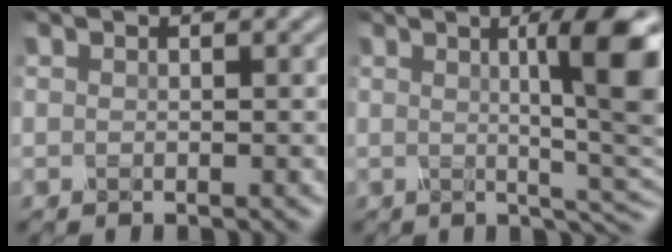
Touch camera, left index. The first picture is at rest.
{"total": 9.6, "force": [1.3, 2.0, 9.3], "torque": [-0.100, 0.007, 0.022]}